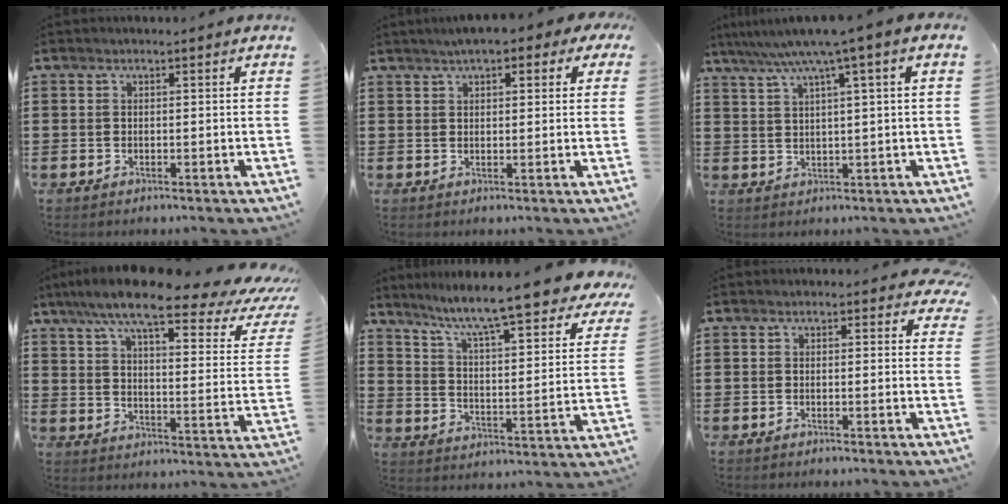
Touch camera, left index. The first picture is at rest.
{"total": 3.8, "force": [2.8, 1.2, 2.3], "torque": [-0.046, 0.006, 0.047]}
{"total": 5.3, "force": [2.6, -0.5, 4.6], "torque": [-0.098, -0.010, 0.039]}
{"total": 11.4, "force": [8.0, 1.3, 8.0], "torque": [-0.155, -0.043, 0.126]}
{"total": 8.9, "force": [7.6, -0.4, 4.7], "torque": [-0.111, -0.064, 0.119]}
{"total": 1.4, "force": [1.1, 0.7, 0.7], "torque": [-0.009, 0.003, 0.019]}